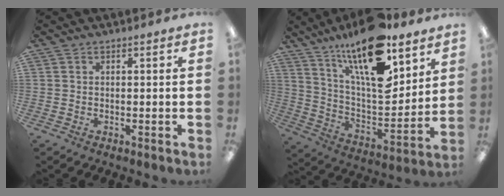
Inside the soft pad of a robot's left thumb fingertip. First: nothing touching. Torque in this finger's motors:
{"motor_torque": [2.31, 2.70, 1.37, -1.40, 0.57]}